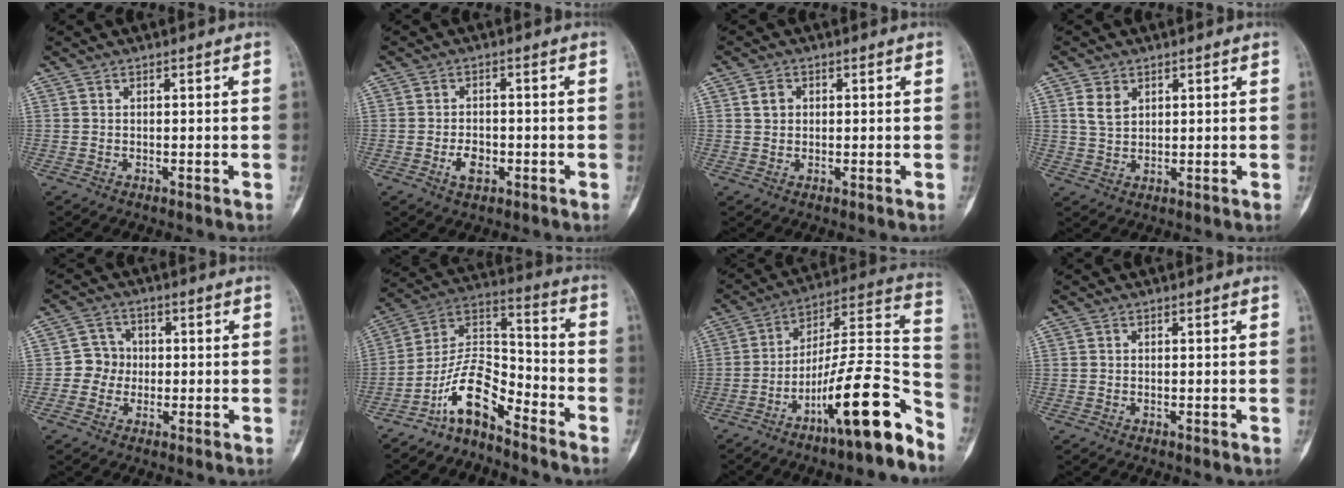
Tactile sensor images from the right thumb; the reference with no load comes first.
{"total": 3.8, "force": [-1.4, 2.3, 2.6], "torque": [-0.038, 0.005, -0.023]}
{"total": 2.5, "force": [0.6, 2.1, 1.2], "torque": [-0.013, 0.002, 0.010]}
{"total": 4.2, "force": [1.8, 2.9, 2.4], "torque": [-0.037, -0.006, 0.039]}
{"total": 4.8, "force": [-0.6, 4.6, 1.2], "torque": [0.014, 0.013, -0.021]}
{"total": 11.2, "force": [-8.0, 4.3, 6.6], "torque": [-0.114, 0.094, -0.159]}
{"total": 19.5, "force": [-12.1, 3.5, 14.9], "torque": [-0.236, 0.100, -0.198]}
{"total": 0.0}